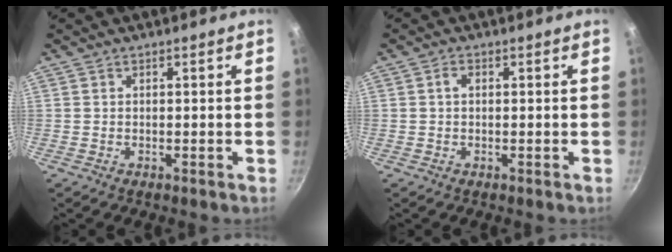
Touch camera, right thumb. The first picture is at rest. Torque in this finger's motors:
{"motor_torque": [-0.02, 0.37, 0.24, -0.07, -0.01]}